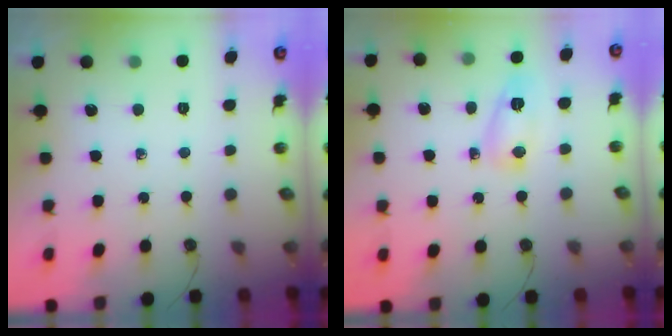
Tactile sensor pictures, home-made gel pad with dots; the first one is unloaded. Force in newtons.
{"total": 6.1, "press": 6.0, "slide": 0.8}